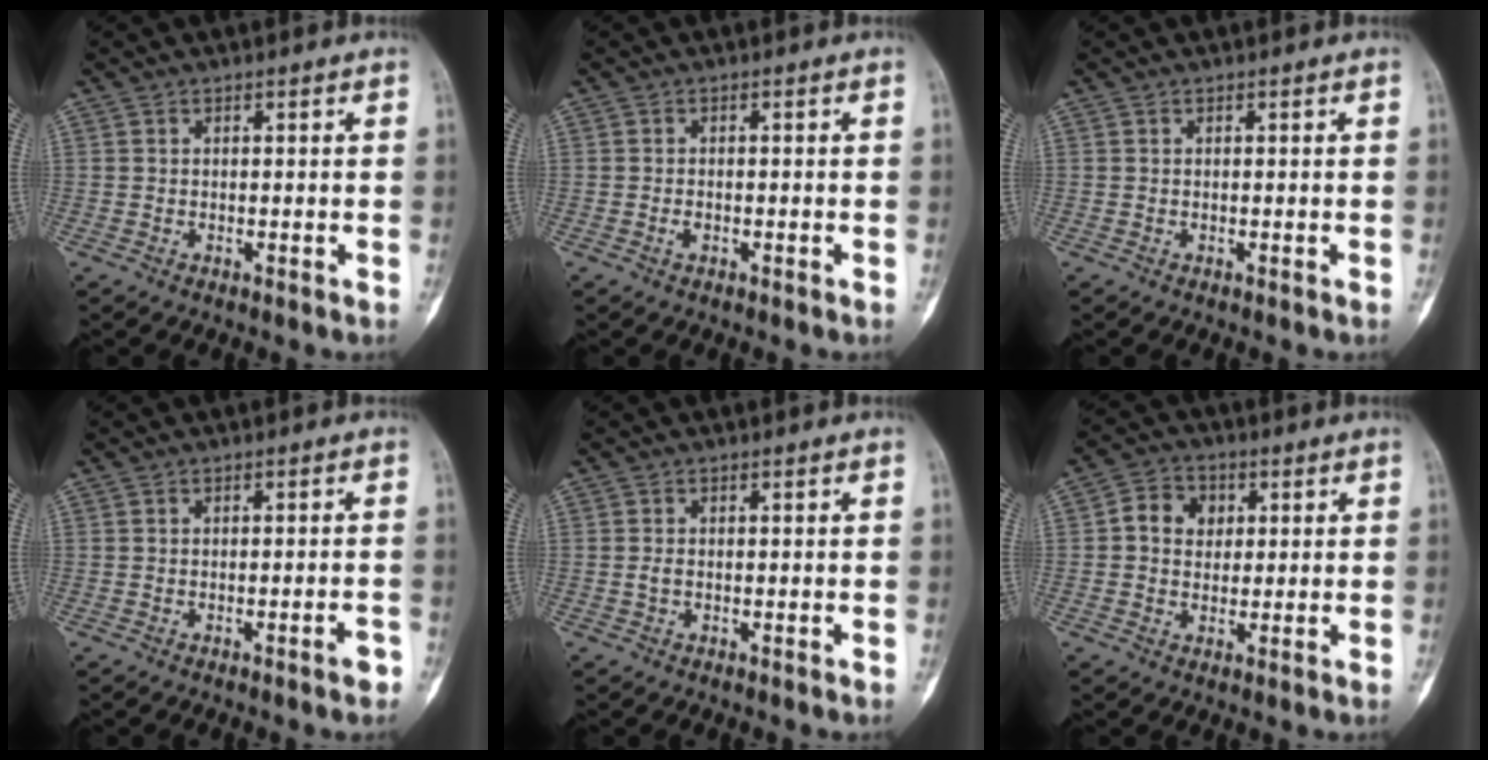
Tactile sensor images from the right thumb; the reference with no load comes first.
{"total": 1.1, "force": [-0.5, 0.6, 0.7], "torque": [-0.015, 0.003, -0.011]}
{"total": 0.0}
{"total": 2.2, "force": [-1.3, 0.3, 1.7], "torque": [-0.023, 0.006, -0.019]}
{"total": 1.0, "force": [-0.2, 0.6, 0.8], "torque": [-0.018, 0.000, -0.004]}
{"total": 6.4, "force": [1.1, 5.4, 3.3], "torque": [-0.030, 0.007, 0.012]}